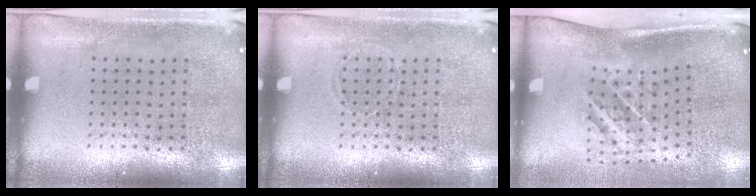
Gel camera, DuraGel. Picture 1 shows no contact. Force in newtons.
{"total": 0.6, "press": 0.6, "slide": 0.0}
{"total": 2.1, "press": 1.3, "slide": 1.6}